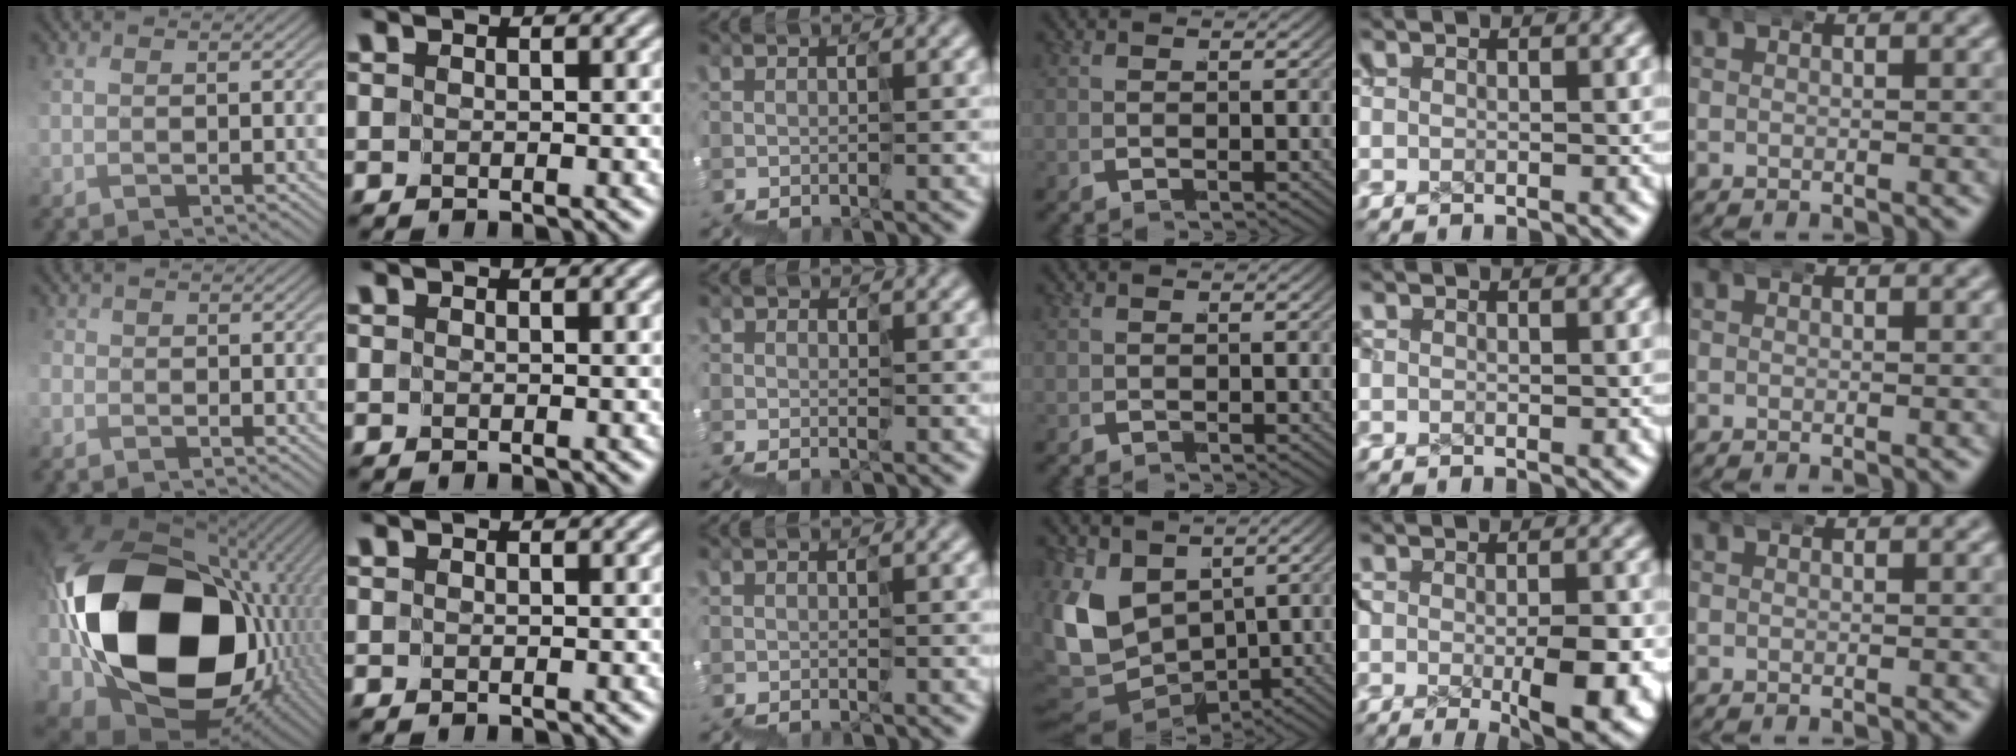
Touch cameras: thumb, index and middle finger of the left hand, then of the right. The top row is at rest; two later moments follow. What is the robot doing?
{"motion": "wrap", "object": "ethernet cable"}